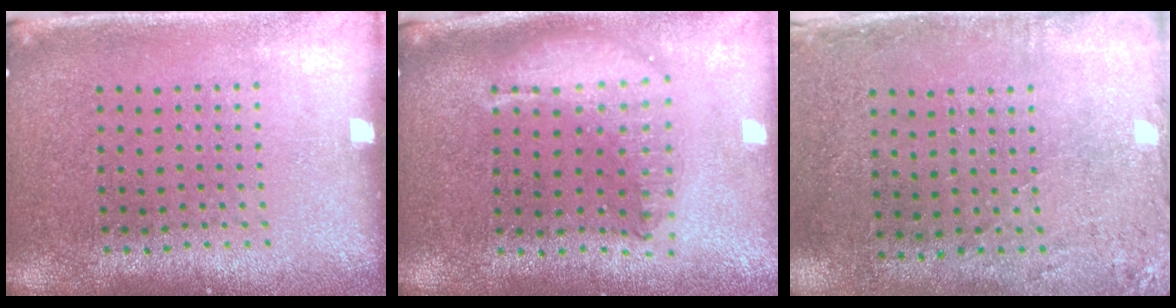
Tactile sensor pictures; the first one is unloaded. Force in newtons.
{"total": 1.9, "press": 1.5, "slide": 1.1}
{"total": 2.8, "press": 2.3, "slide": 1.6}